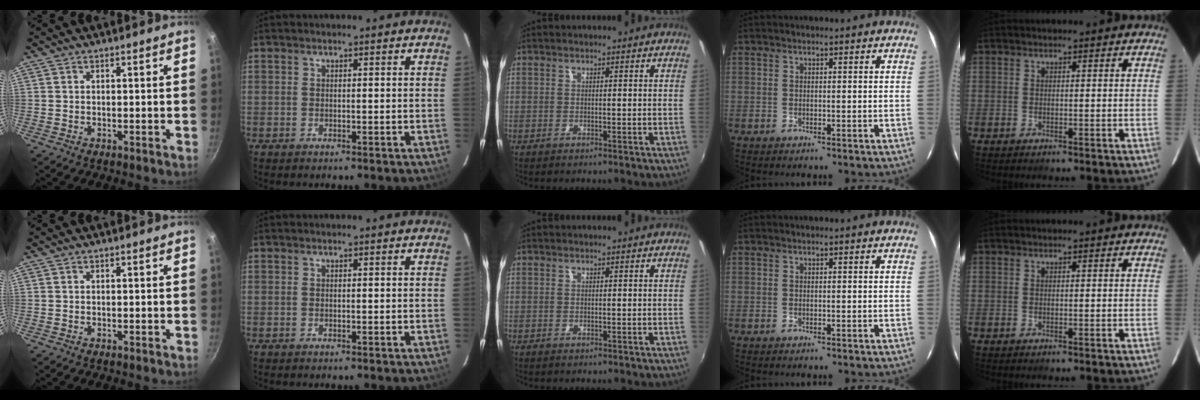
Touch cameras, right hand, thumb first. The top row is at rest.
{}